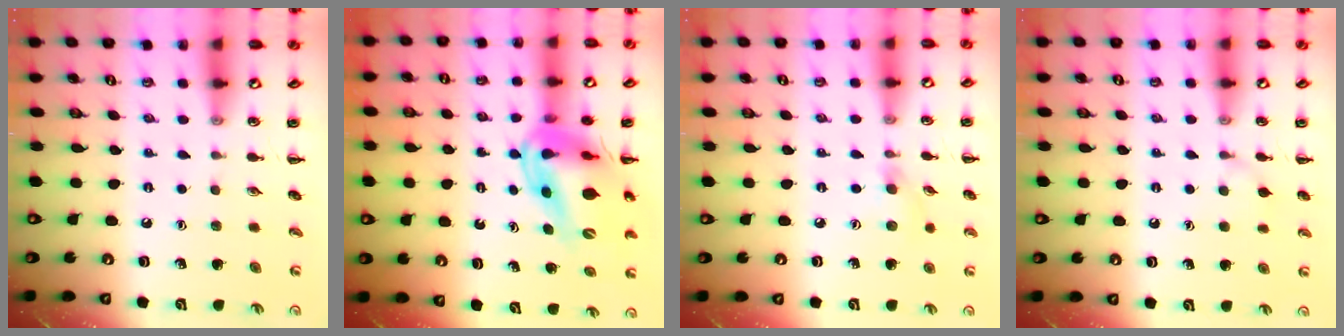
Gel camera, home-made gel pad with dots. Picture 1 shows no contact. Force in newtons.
{"total": 16.8, "press": 16.1, "slide": 5.1}
{"total": 5.7, "press": 5.3, "slide": 2.0}
{"total": 5.4, "press": 4.9, "slide": 2.1}